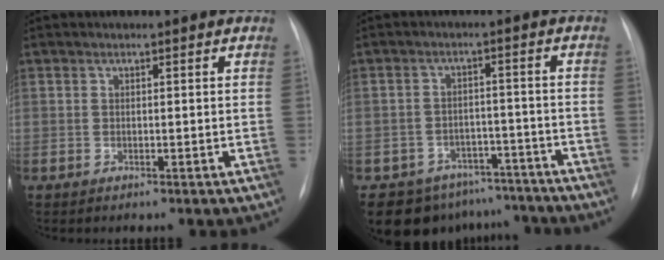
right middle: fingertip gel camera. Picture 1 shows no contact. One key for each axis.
{"total": 10.9, "fx": -9.0, "fy": 6.1, "fz": 0.9, "tx": -0.003, "ty": 0.027, "tz": -0.111}